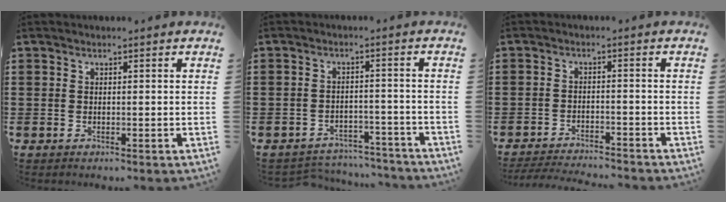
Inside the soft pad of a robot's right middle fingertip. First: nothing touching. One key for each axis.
{"total": 3.9, "fx": -3.8, "fy": 0.5, "fz": 0.2, "tx": -0.008, "ty": 0.002, "tz": -0.080}
{"total": 3.4, "fx": -3.3, "fy": 0.1, "fz": 0.4, "tx": -0.009, "ty": 0.001, "tz": -0.069}